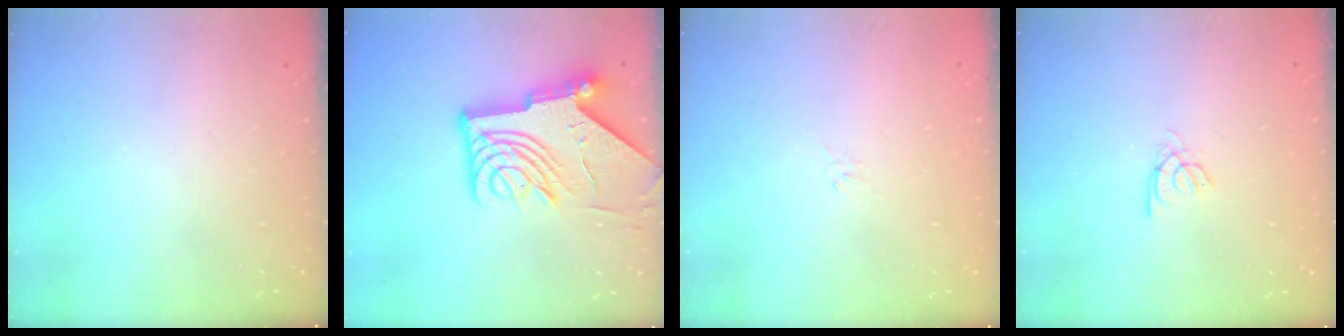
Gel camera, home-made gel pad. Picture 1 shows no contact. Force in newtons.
{"total": 15.2, "press": 15.1, "slide": 1.5}
{"total": 0.7, "press": 0.5, "slide": 0.4}
{"total": 2.2, "press": 2.1, "slide": 0.4}